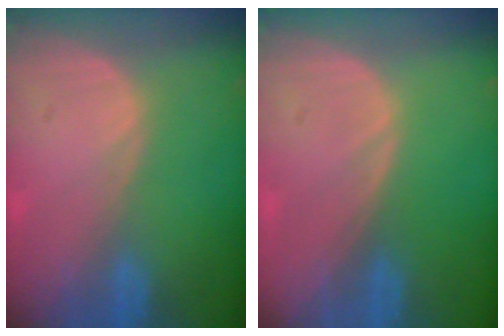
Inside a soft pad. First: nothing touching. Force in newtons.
{"total": 0.0}